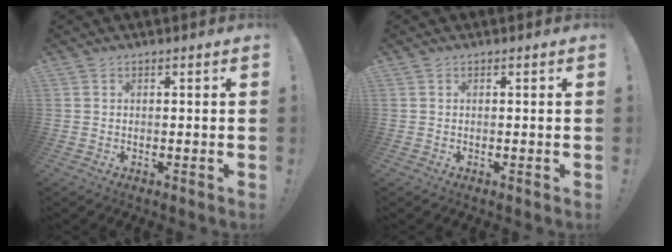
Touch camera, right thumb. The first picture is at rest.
{"total": 0.0}